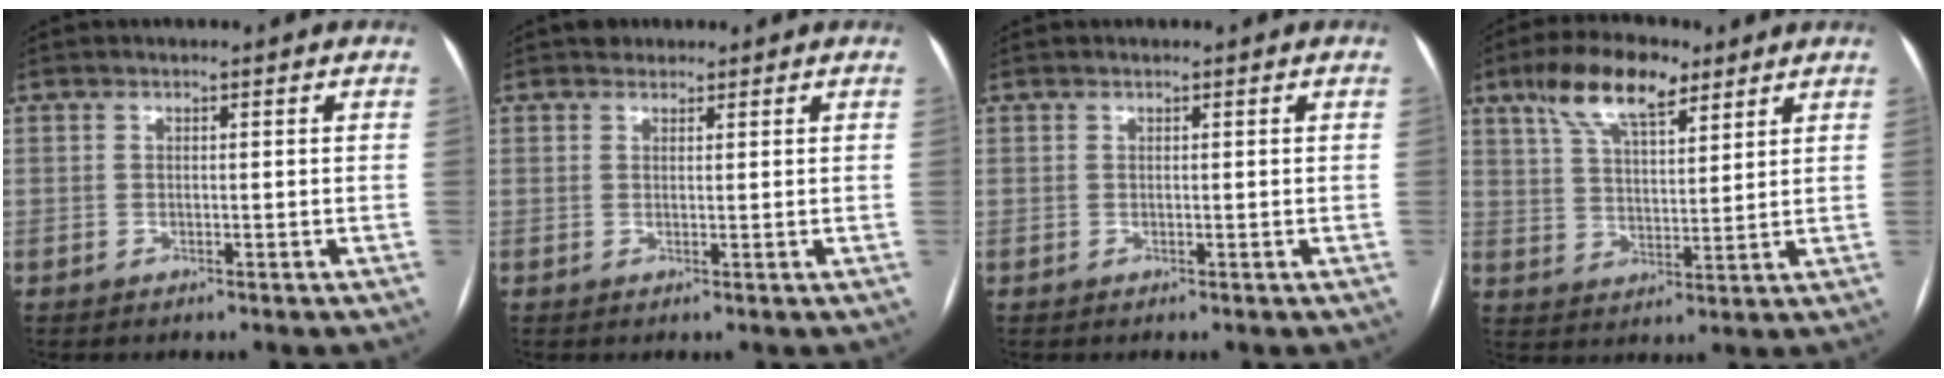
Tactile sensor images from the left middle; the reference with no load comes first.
{"total": 1.5, "force": [1.2, 0.9, 0.1], "torque": [0.001, 0.008, 0.015]}
{"total": 0.0}
{"total": 10.8, "force": [7.0, 3.8, 7.4], "torque": [-0.142, 0.022, 0.128]}